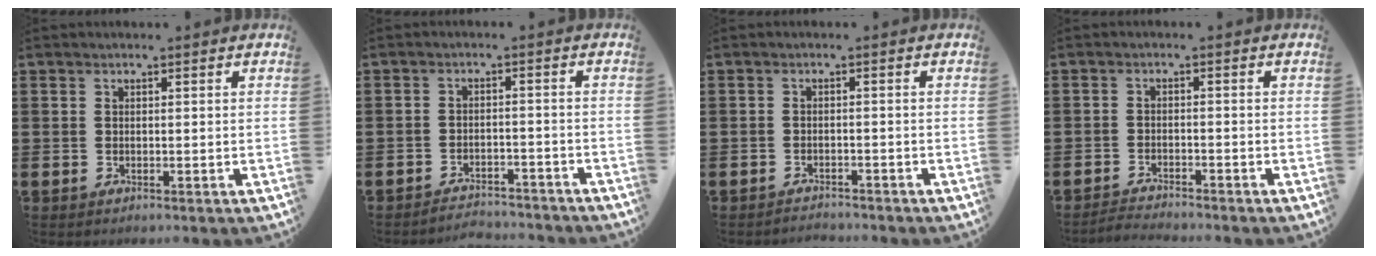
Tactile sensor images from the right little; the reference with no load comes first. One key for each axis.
{"total": 2.6, "fx": -2.6, "fy": 0.1, "fz": -0.2, "tx": -0.005, "ty": 0.005, "tz": -0.056}
{"total": 1.3, "fx": -1.3, "fy": 0.0, "fz": -0.2, "tx": -0.001, "ty": 0.005, "tz": -0.028}
{"total": 1.9, "fx": -1.8, "fy": -0.1, "fz": 0.0, "tx": -0.004, "ty": 0.003, "tz": -0.039}